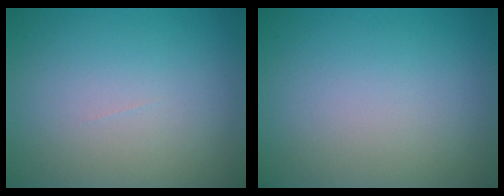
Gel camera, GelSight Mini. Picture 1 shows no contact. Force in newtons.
{"total": 0.0}